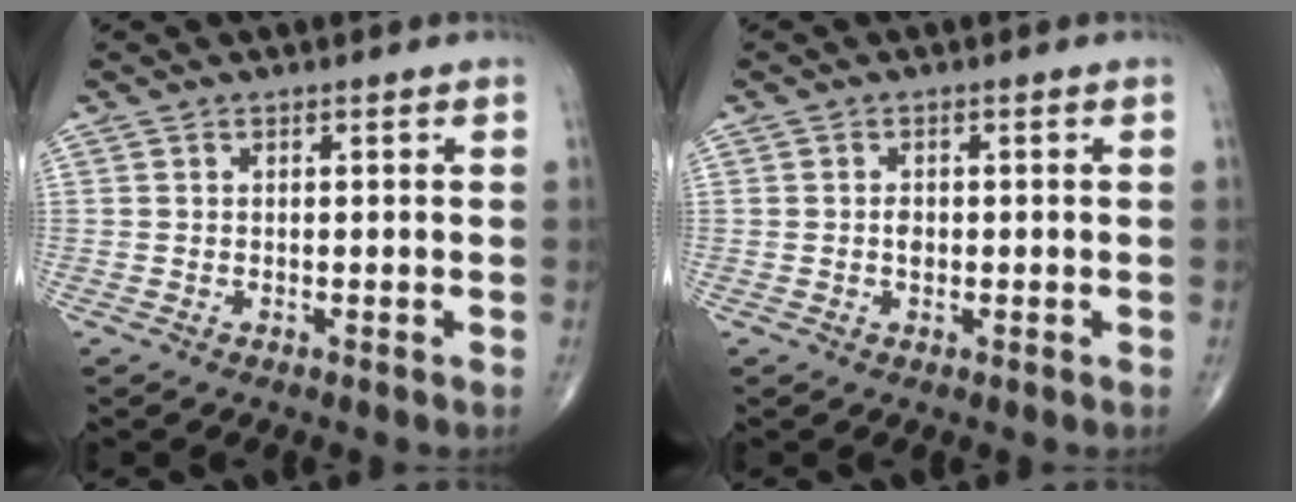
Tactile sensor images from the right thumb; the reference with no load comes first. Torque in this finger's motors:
{"motor_torque": [0.08, 1.21, 0.06, -0.20, 0.00]}